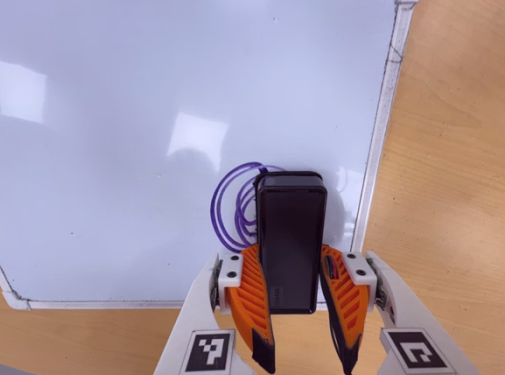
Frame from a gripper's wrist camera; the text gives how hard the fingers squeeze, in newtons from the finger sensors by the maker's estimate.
{"total": 13.2, "left": 13.0, "right": 13.3}